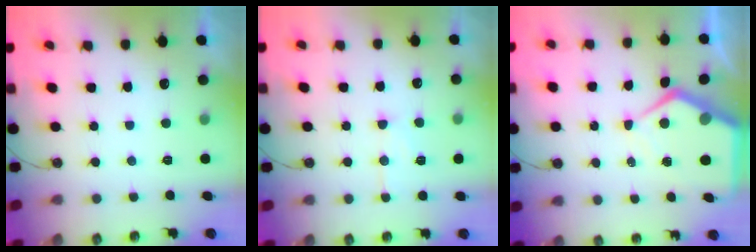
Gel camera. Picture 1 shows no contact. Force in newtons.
{"total": 9.8, "press": 9.7, "slide": 0.9}
{"total": 10.8, "press": 10.8, "slide": 1.0}